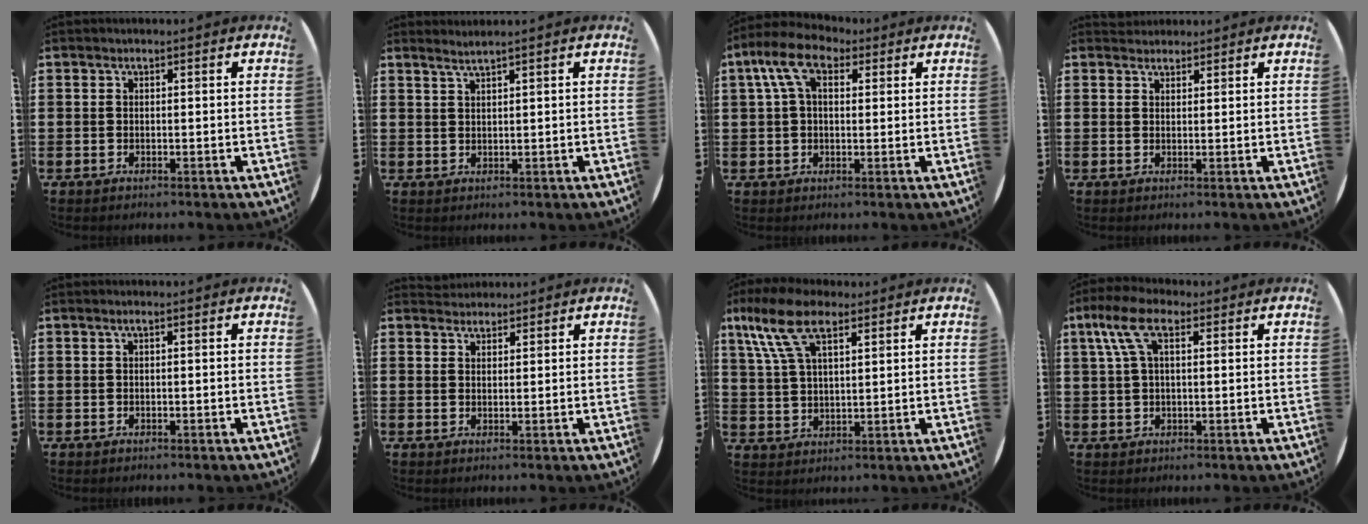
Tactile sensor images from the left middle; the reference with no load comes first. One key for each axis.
{"total": 1.4, "fx": 1.3, "fy": -0.4, "fz": 0.5, "tx": -0.006, "ty": 0.001, "tz": 0.023}
{"total": 7.5, "fx": 4.0, "fy": 4.1, "fz": 4.8, "tx": -0.108, "ty": 0.016, "tz": 0.072}
{"total": 1.5, "fx": 1.4, "fy": 0.5, "fz": -0.2, "tx": 0.001, "ty": 0.003, "tz": 0.029}
{"total": 0.0}
{"total": 1.8, "fx": 1.7, "fy": 0.6, "fz": -0.2, "tx": 0.002, "ty": 0.003, "tz": 0.034}
{"total": 9.4, "fx": 5.9, "fy": 4.0, "fz": 6.1, "tx": -0.134, "ty": 0.005, "tz": 0.109}
{"total": 7.5, "fx": 4.2, "fy": 3.5, "fz": 5.2, "tx": -0.112, "ty": 0.011, "tz": 0.076}